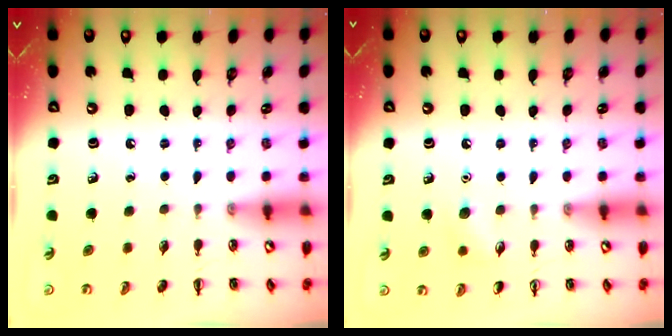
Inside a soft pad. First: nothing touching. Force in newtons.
{"total": 5.3, "press": 5.0, "slide": 1.6}